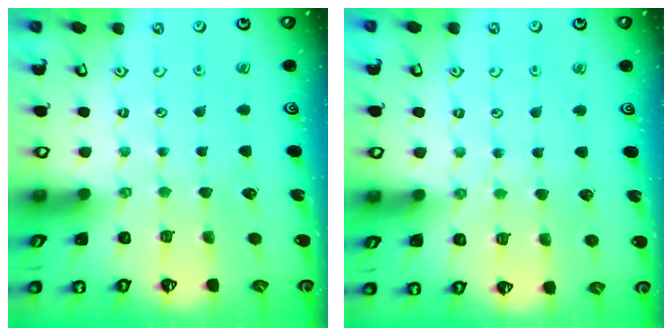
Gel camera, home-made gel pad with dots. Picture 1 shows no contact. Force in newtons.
{"total": 2.9, "press": 2.9, "slide": 0.2}